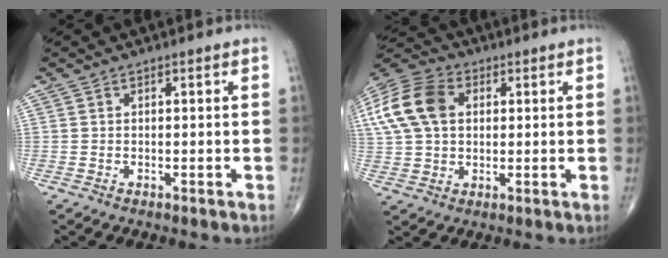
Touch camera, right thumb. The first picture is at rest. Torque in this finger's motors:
{"motor_torque": [-0.45, 0.88, 0.59, -0.25, 0.28]}